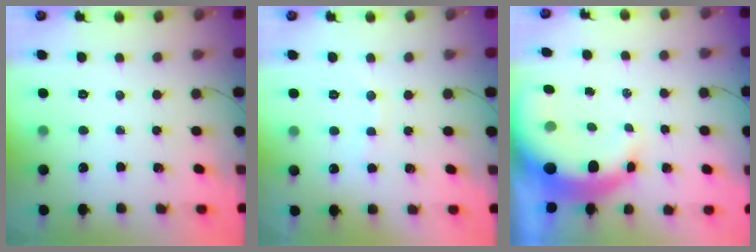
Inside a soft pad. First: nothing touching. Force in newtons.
{"total": 5.8, "press": 5.7, "slide": 1.0}
{"total": 10.3, "press": 10.1, "slide": 2.1}